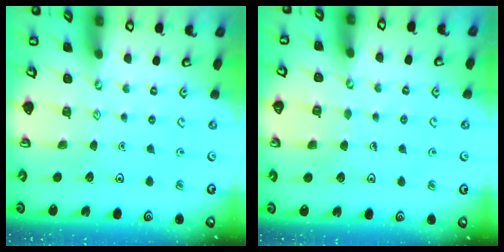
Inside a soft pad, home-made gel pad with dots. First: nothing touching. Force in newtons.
{"total": 4.0, "press": 3.9, "slide": 0.4}